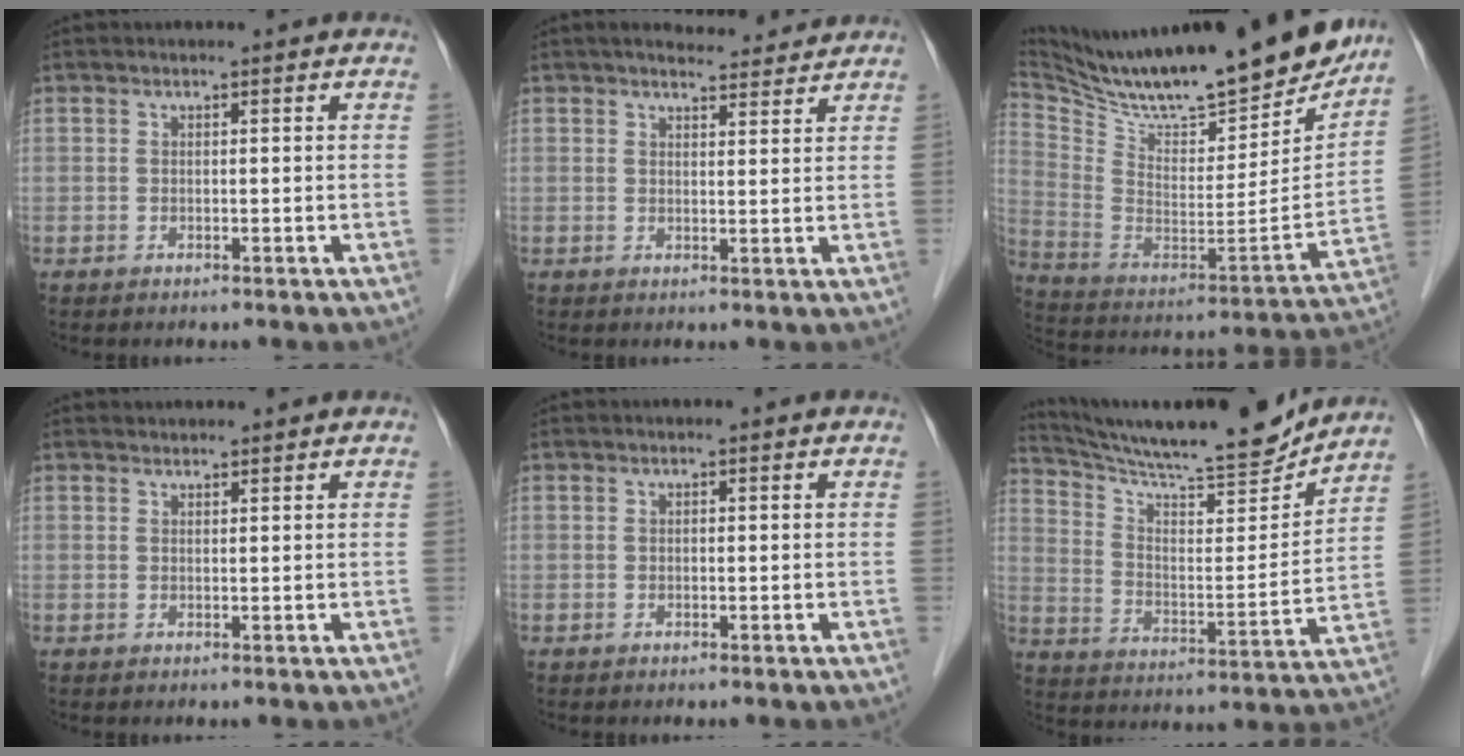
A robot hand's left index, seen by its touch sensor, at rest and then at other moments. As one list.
[{"total": 5.4, "force": [5.1, 1.1, 1.4], "torque": [-0.020, 0.009, 0.068]}, {"total": 29.0, "force": [25.3, 4.4, 13.5], "torque": [-0.241, -0.059, 0.383]}, {"total": 1.1, "force": [1.0, 0.2, -0.1], "torque": [-0.007, 0.011, 0.022]}, {"total": 0.0}, {"total": 18.6, "force": [17.5, 0.9, 6.4], "torque": [-0.118, -0.035, 0.270]}]